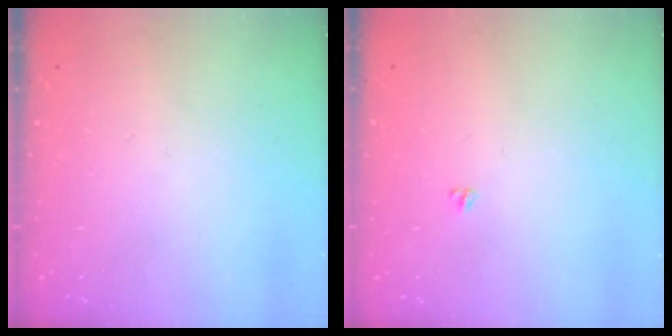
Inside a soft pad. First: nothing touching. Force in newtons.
{"total": 3.1, "press": 3.0, "slide": 0.4}